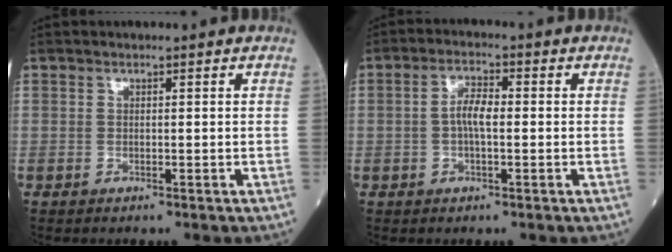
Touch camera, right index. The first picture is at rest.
{"total": 3.7, "force": [-0.4, 1.2, 3.5], "torque": [-0.068, 0.010, -0.009]}